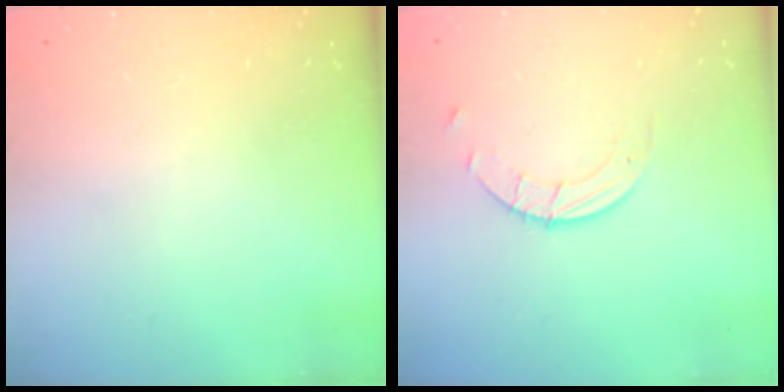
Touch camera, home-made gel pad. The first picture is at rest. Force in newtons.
{"total": 2.7, "press": 2.7, "slide": 0.3}